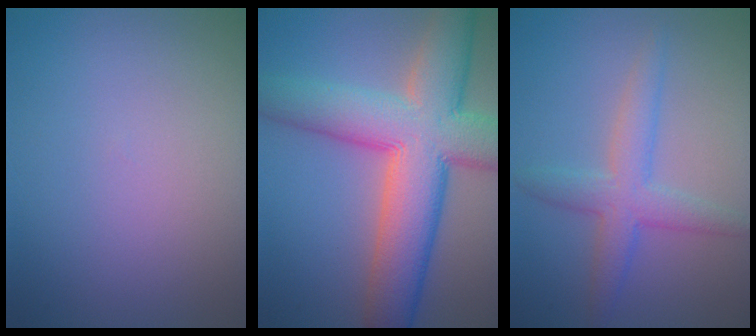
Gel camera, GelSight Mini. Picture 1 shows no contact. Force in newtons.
{"total": 11.8, "press": 11.8, "slide": 0.5}
{"total": 3.5, "press": 3.5, "slide": 0.1}